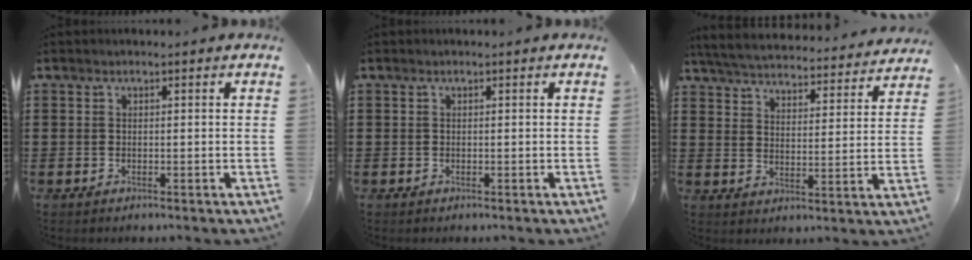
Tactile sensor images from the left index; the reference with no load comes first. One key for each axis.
{"total": 0.0}
{"total": 4.8, "fx": 4.7, "fy": -0.2, "fz": 0.7, "tx": -0.039, "ty": -0.040, "tz": 0.078}